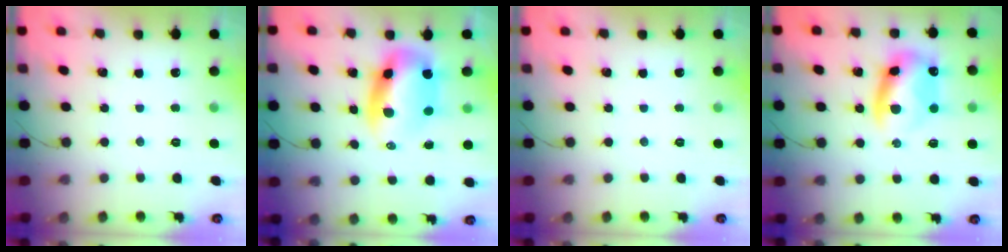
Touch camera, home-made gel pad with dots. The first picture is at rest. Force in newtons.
{"total": 10.3, "press": 9.9, "slide": 2.9}
{"total": 0.0}
{"total": 11.1, "press": 10.9, "slide": 2.3}